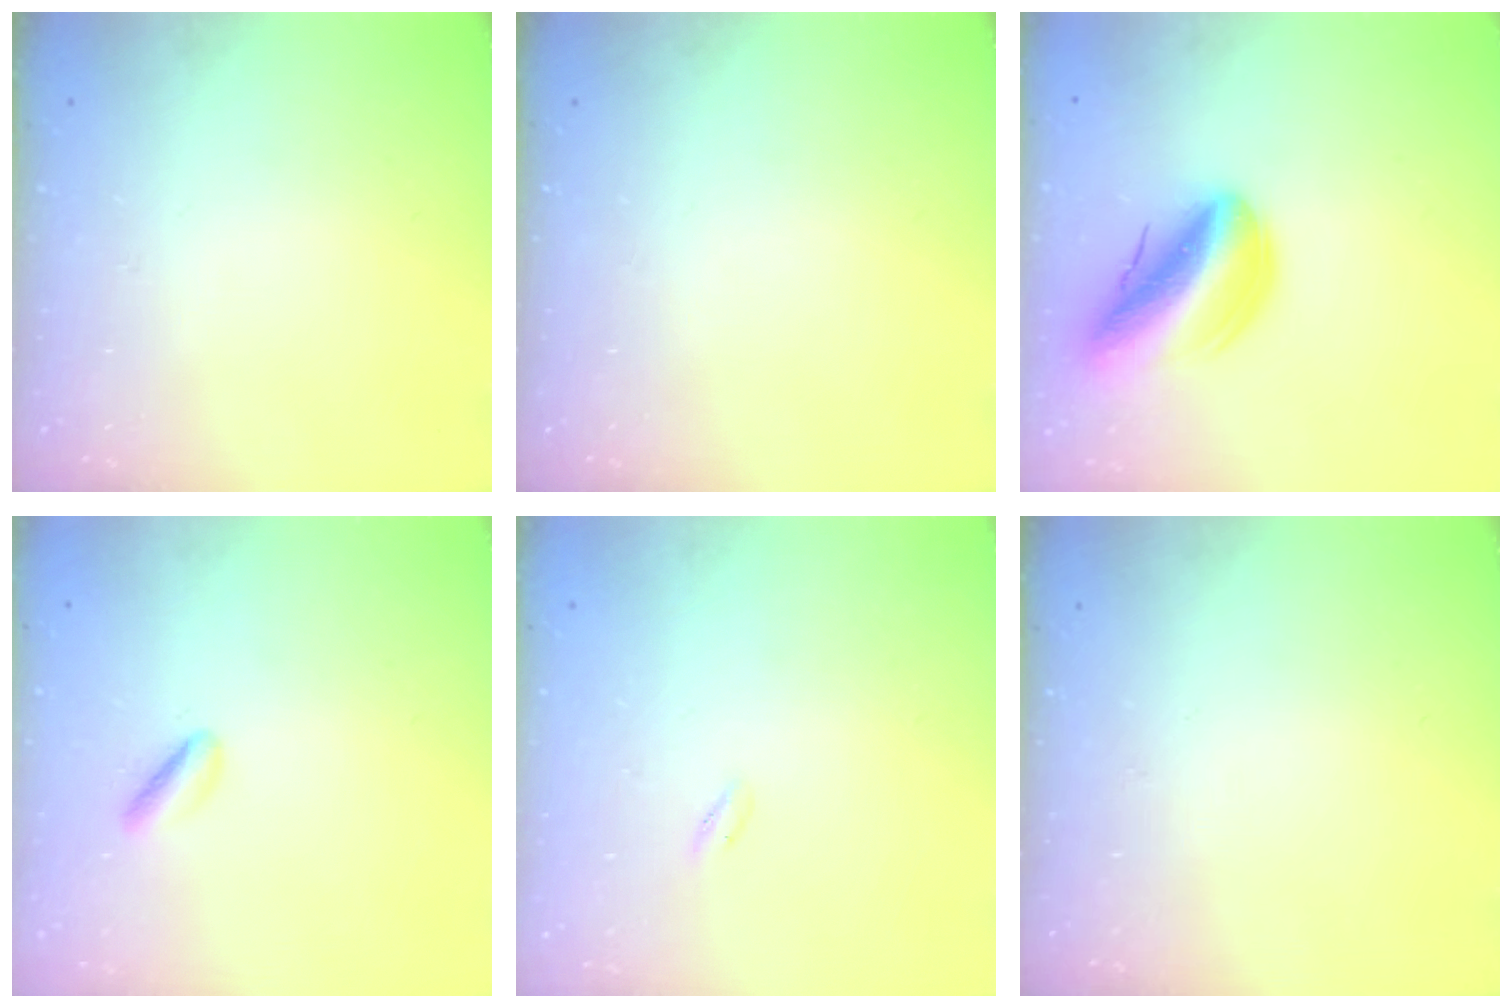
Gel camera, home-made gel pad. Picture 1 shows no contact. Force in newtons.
{"total": 0.0}
{"total": 15.6, "press": 15.3, "slide": 3.3}
{"total": 2.5, "press": 2.4, "slide": 0.8}
{"total": 0.6, "press": 0.5, "slide": 0.4}
{"total": 0.0}